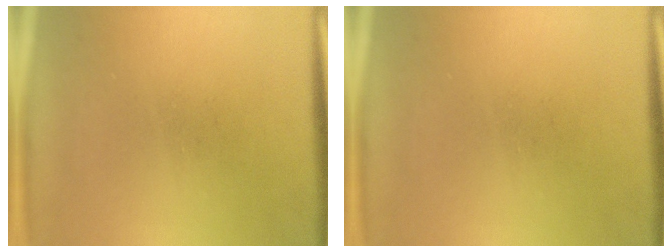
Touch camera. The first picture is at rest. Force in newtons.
{"total": 0.0}